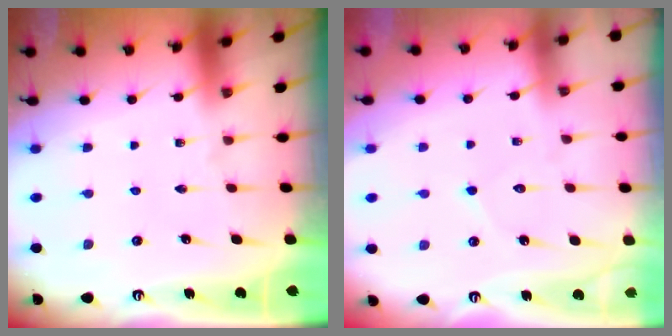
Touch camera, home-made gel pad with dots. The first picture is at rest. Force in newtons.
{"total": 4.7, "press": 4.7, "slide": 0.4}